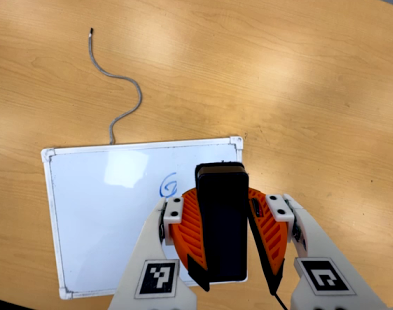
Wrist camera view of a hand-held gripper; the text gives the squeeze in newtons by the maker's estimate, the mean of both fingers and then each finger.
{"total": 9.7, "left": 9.5, "right": 10.0}